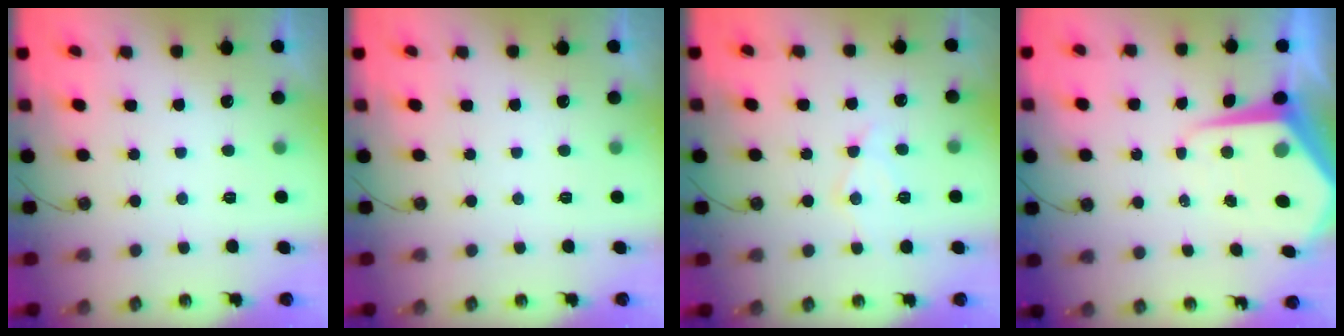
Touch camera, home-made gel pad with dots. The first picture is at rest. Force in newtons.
{"total": 0.0}
{"total": 10.0, "press": 9.9, "slide": 0.9}
{"total": 8.9, "press": 8.9, "slide": 0.7}